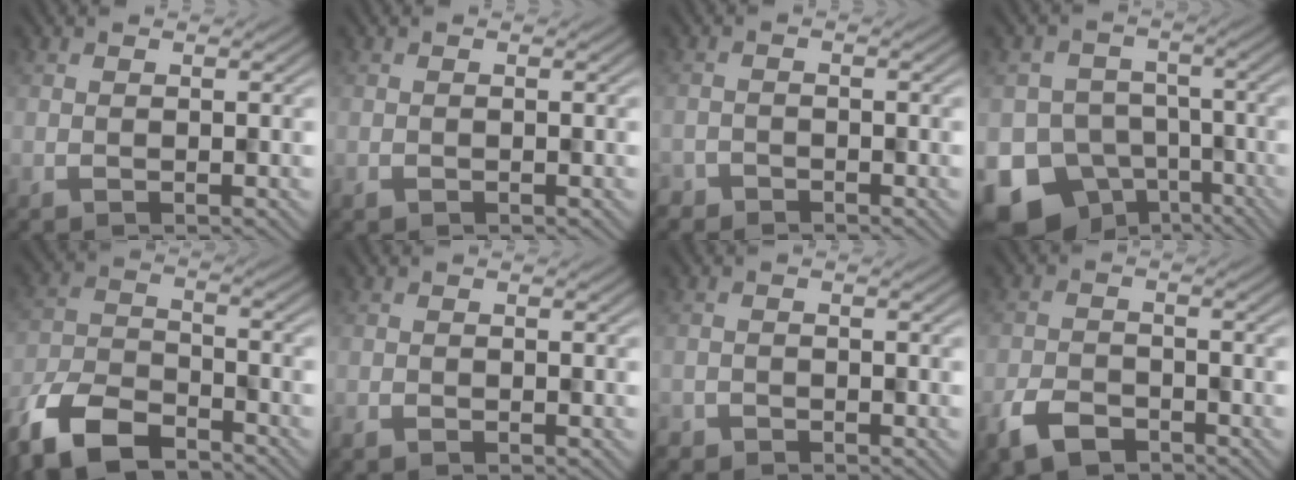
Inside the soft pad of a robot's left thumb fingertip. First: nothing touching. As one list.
[{"total": 0.5, "force": [-0.3, 0.4, -0.1], "torque": [0.004, -0.002, -0.005]}, {"total": 1.7, "force": [-1.3, 0.6, -0.8], "torque": [0.022, 0.001, -0.026]}, {"total": 13.8, "force": [-8.9, 9.9, 3.6], "torque": [-0.090, -0.037, -0.130]}, {"total": 10.8, "force": [-8.4, 4.6, 5.1], "torque": [-0.107, -0.013, -0.170]}, {"total": 1.1, "force": [-1.0, 0.4, 0.1], "torque": [-0.001, -0.003, -0.016]}, {"total": 1.4, "force": [-1.0, 0.5, -0.7], "torque": [0.019, 0.001, -0.018]}, {"total": 4.5, "force": [-3.4, 2.3, 1.7], "torque": [-0.031, -0.004, -0.070]}]